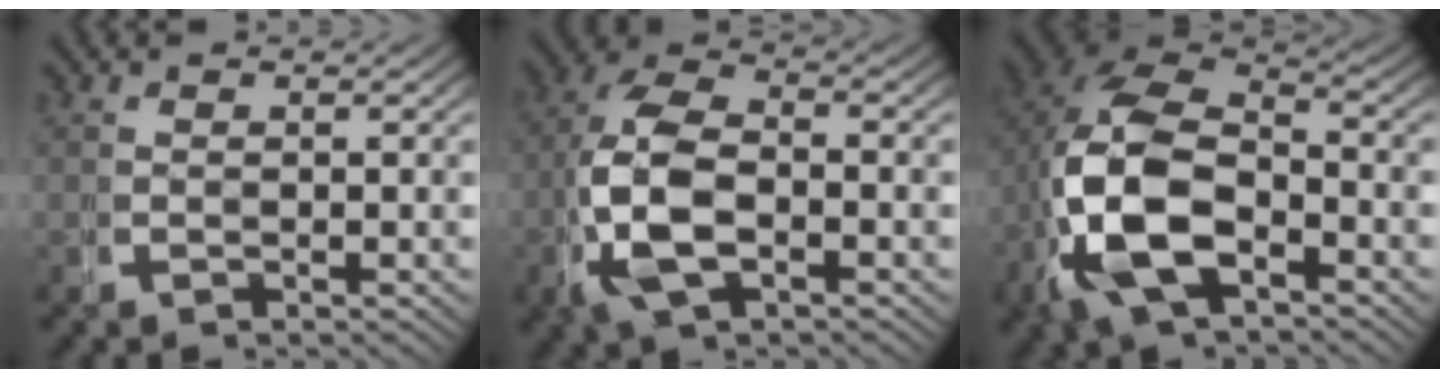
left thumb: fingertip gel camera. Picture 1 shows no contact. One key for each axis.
{"total": 9.4, "fx": -1.3, "fy": 6.2, "fz": 6.9, "tx": -0.167, "ty": -0.033, "tz": -0.010}
{"total": 14.7, "fx": -1.0, "fy": 10.7, "fz": 10.0, "tx": -0.234, "ty": -0.038, "tz": -0.011}